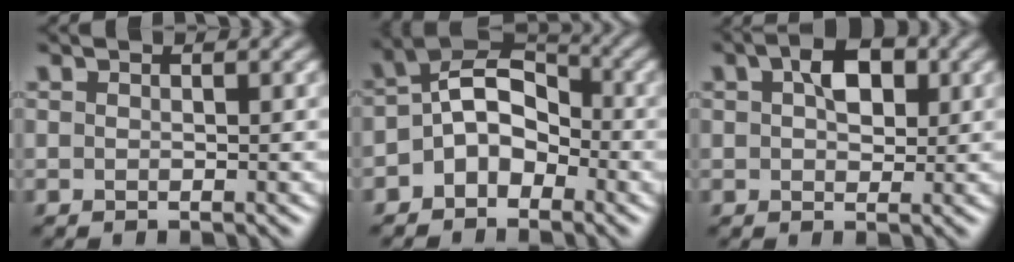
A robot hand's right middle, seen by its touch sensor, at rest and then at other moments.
{"total": 5.7, "force": [-1.7, 4.0, 3.7], "torque": [-0.038, 0.017, -0.042]}
{"total": 3.8, "force": [1.2, 2.4, 2.8], "torque": [-0.045, 0.009, 0.016]}